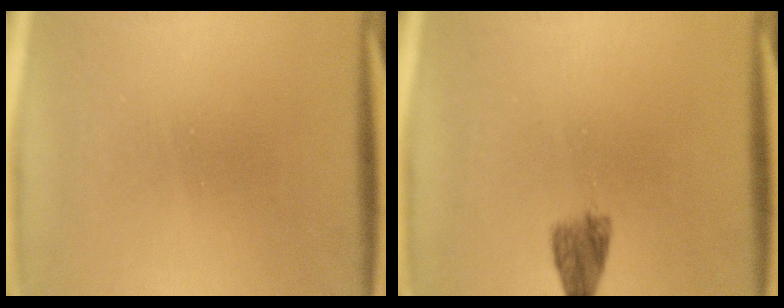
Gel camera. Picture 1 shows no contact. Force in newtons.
{"total": 2.1}